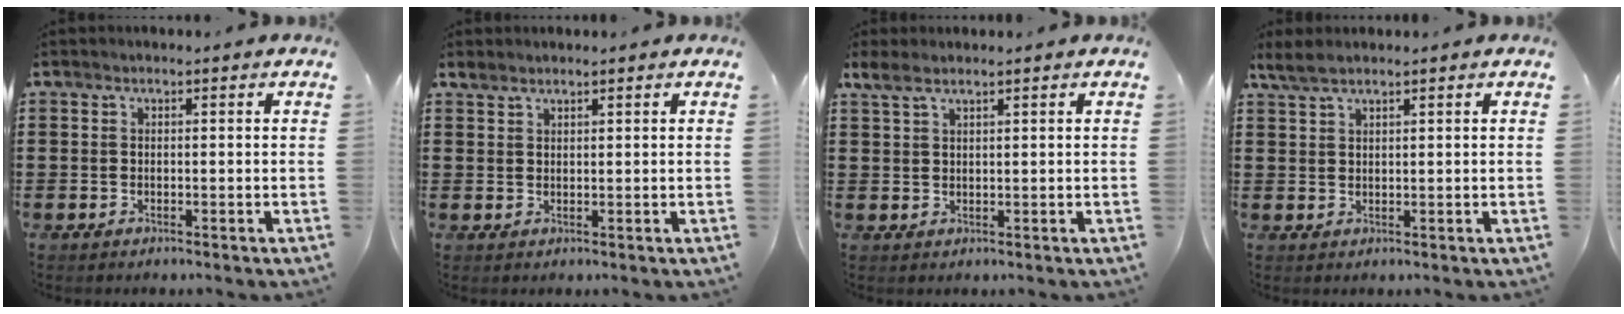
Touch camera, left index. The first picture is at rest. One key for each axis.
{"total": 1.3, "fx": 1.3, "fy": 0.3, "fz": 0.3, "tx": -0.008, "ty": -0.001, "tz": 0.025}
{"total": 2.3, "fx": 1.6, "fy": 0.4, "fz": 1.6, "tx": -0.034, "ty": 0.002, "tz": 0.029}
{"total": 2.2, "fx": 1.7, "fy": 0.3, "fz": 1.4, "tx": -0.031, "ty": 0.001, "tz": 0.032}